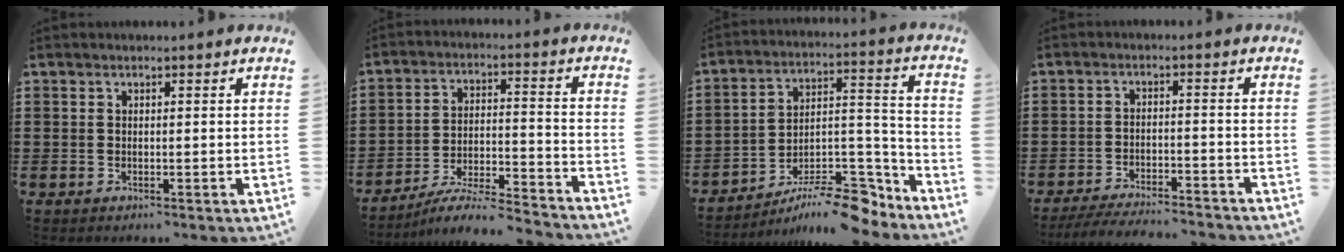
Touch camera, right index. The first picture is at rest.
{"total": 6.9, "force": [-6.4, 0.2, 2.4], "torque": [-0.045, -0.003, -0.128]}
{"total": 11.5, "force": [-9.5, 3.2, 5.7], "torque": [-0.075, 0.040, -0.174]}
{"total": 4.5, "force": [-4.4, 0.1, 1.2], "torque": [-0.027, -0.005, -0.087]}